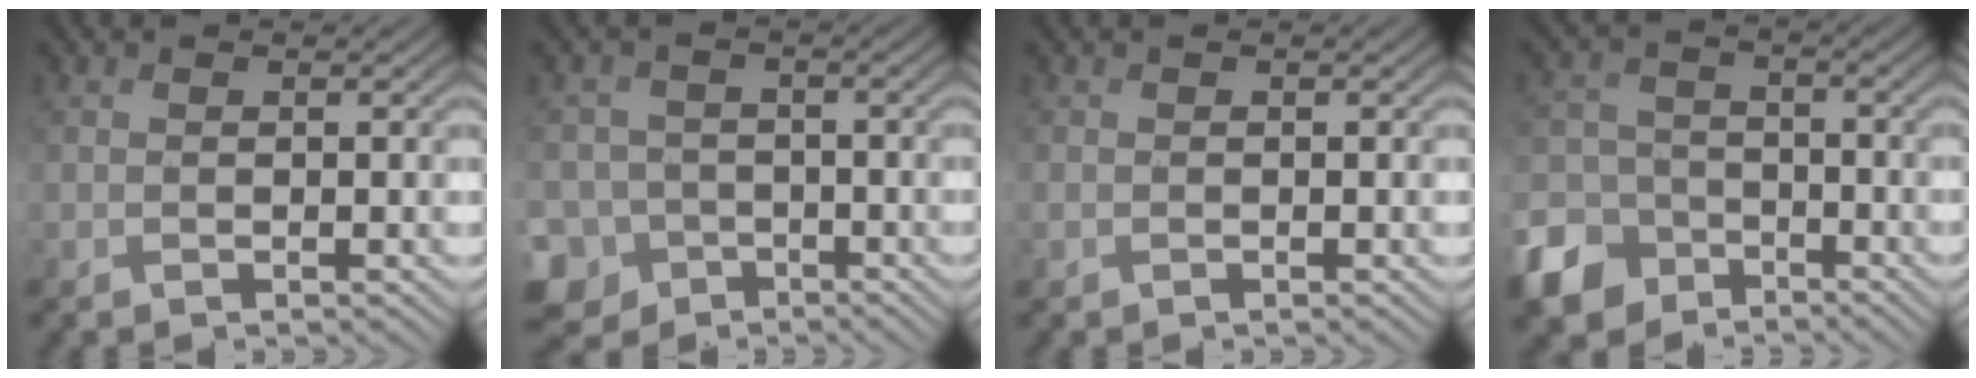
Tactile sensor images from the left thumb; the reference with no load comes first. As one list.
[{"total": 8.6, "force": [-5.4, 6.5, 1.3], "torque": [-0.044, -0.030, -0.101]}, {"total": 0.0}, {"total": 9.2, "force": [-6.1, 6.5, 2.4], "torque": [-0.060, -0.029, -0.130]}]